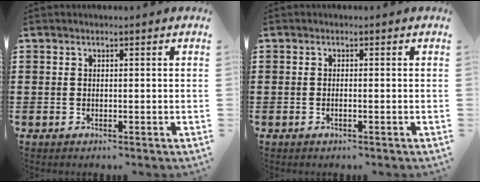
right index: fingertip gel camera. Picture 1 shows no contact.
{"total": 0.7, "force": [-0.4, -0.1, 0.6], "torque": [-0.011, -0.003, -0.006]}